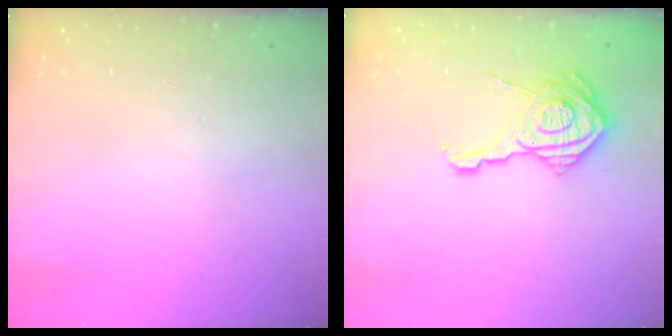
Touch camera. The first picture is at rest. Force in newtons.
{"total": 16.6, "press": 16.6, "slide": 1.2}